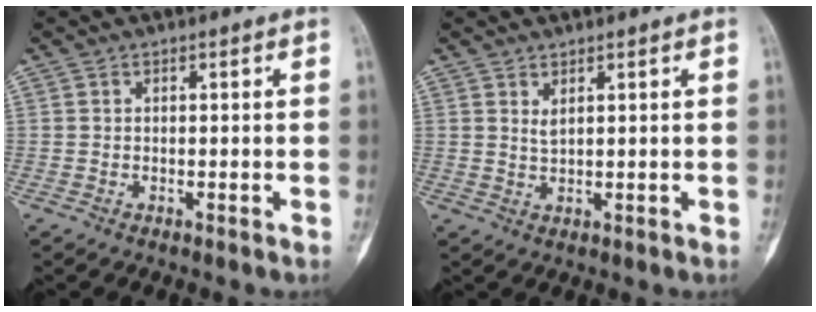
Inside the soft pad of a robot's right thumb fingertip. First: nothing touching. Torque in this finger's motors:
{"motor_torque": [-0.48, 0.32, 0.19, 0.39, 0.06]}